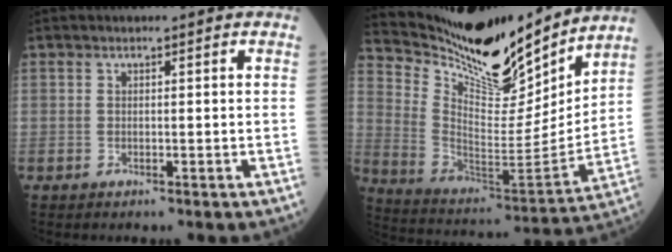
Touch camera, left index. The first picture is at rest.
{"total": 18.7, "force": [17.1, 3.3, 6.8], "torque": [-0.138, -0.038, 0.290]}